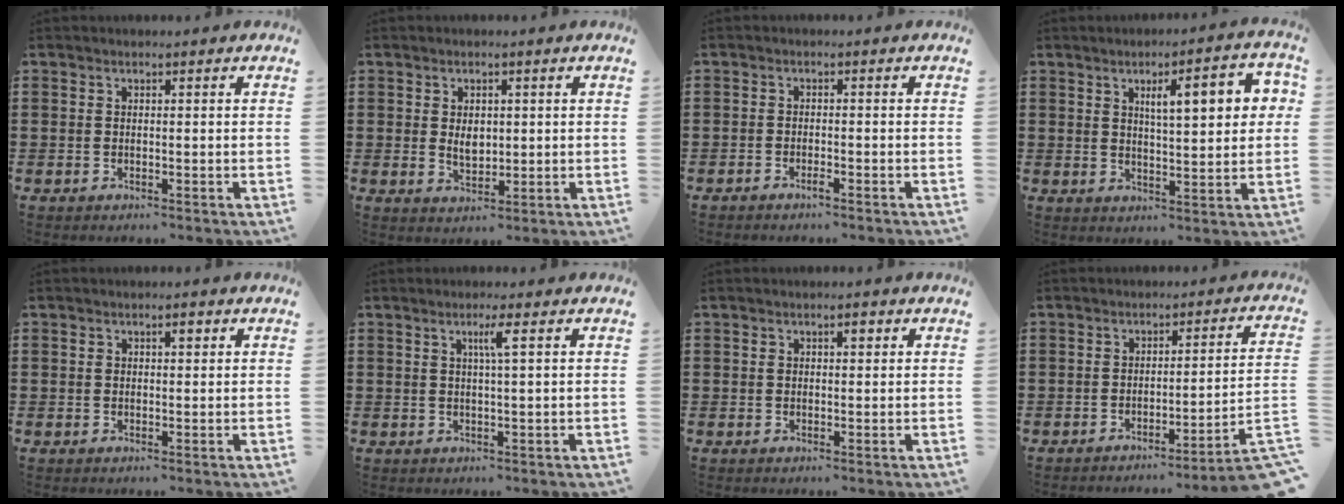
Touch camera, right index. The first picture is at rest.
{"total": 3.0, "force": [0.3, 1.9, 2.3], "torque": [-0.040, 0.004, 0.003]}
{"total": 1.2, "force": [-1.0, 0.1, 0.6], "torque": [-0.013, -0.004, -0.018]}
{"total": 7.8, "force": [2.6, 2.0, 7.1], "torque": [-0.106, -0.003, 0.034]}
{"total": 1.9, "force": [0.6, 1.0, 1.5], "torque": [-0.031, 0.009, 0.009]}
{"total": 2.7, "force": [1.0, -0.2, 2.5], "torque": [-0.051, -0.003, 0.013]}
{"total": 1.9, "force": [0.7, 0.9, 1.5], "torque": [-0.032, 0.009, 0.010]}
{"total": 4.3, "force": [-2.9, -0.6, 3.1], "torque": [-0.055, -0.025, -0.060]}